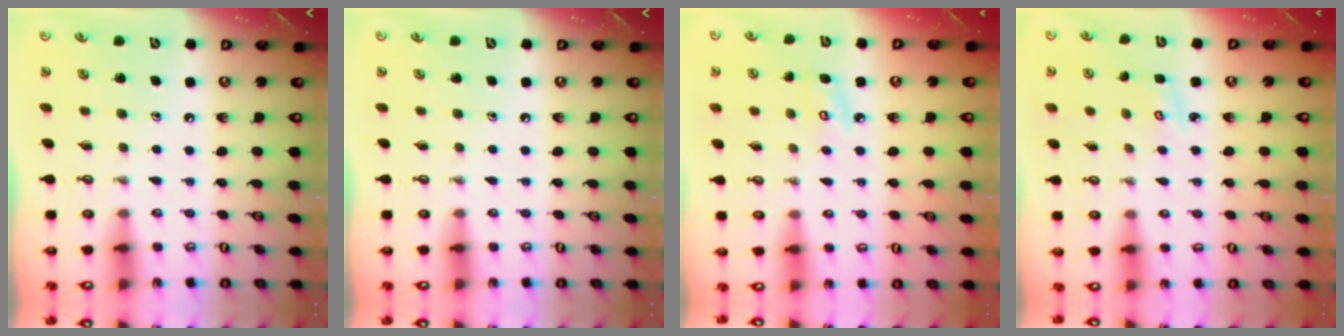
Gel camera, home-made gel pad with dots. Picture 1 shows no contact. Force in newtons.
{"total": 0.0}
{"total": 5.6, "press": 5.6, "slide": 0.5}
{"total": 3.0, "press": 3.0, "slide": 0.3}